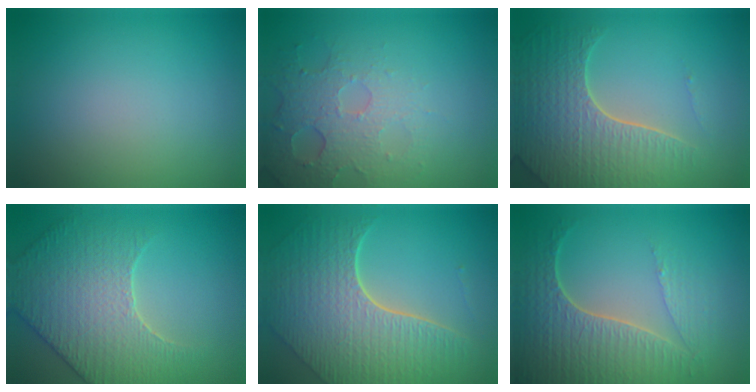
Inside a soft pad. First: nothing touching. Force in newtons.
{"total": 5.0, "press": 3.3, "slide": 3.8}
{"total": 7.1, "press": 5.3, "slide": 4.6}
{"total": 5.0, "press": 4.9, "slide": 0.8}
{"total": 8.6, "press": 6.3, "slide": 5.9}
{"total": 5.9, "press": 4.8, "slide": 3.4}